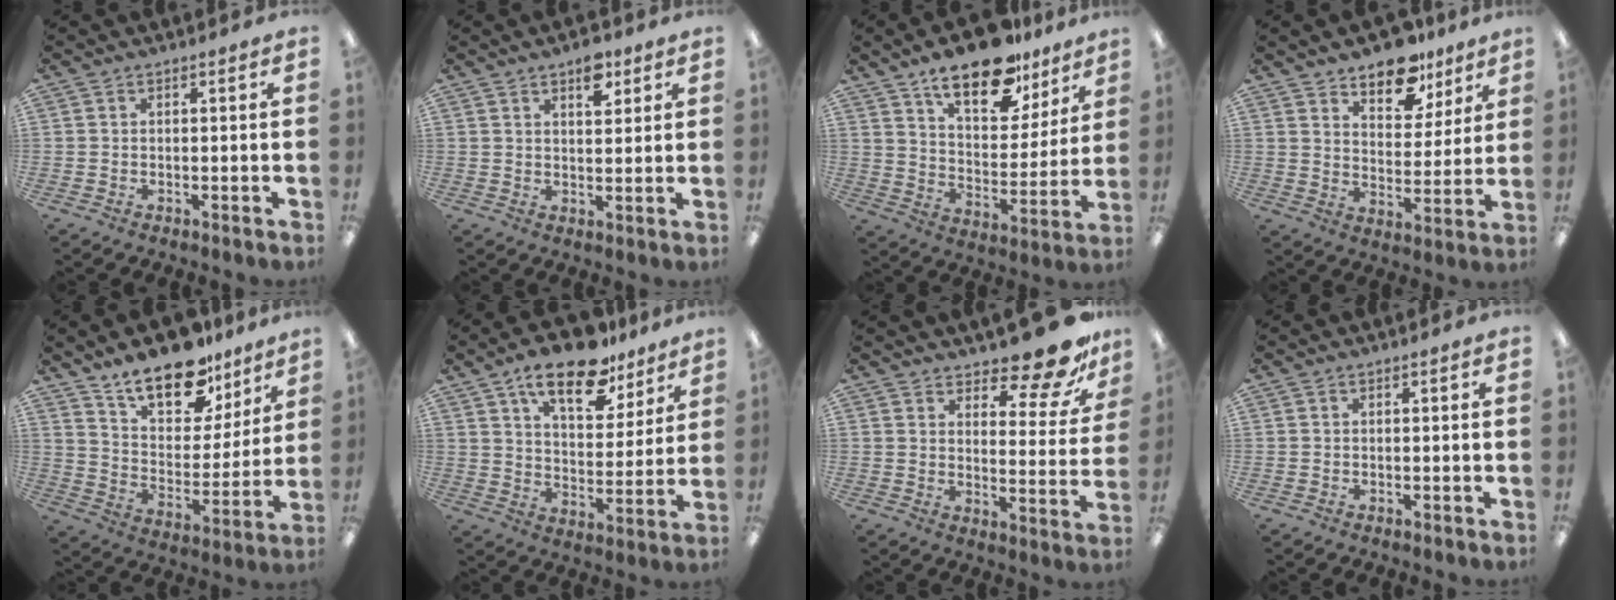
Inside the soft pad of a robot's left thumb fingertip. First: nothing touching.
{"total": 6.0, "force": [4.1, 2.8, 3.5], "torque": [-0.029, -0.024, 0.065]}
{"total": 18.1, "force": [13.2, 7.9, 9.5], "torque": [-0.143, -0.076, 0.226]}
{"total": 11.5, "force": [9.5, 5.5, 3.3], "torque": [-0.047, -0.062, 0.176]}
{"total": 17.9, "force": [13.6, 8.3, 8.2], "torque": [-0.134, -0.090, 0.241]}
{"total": 16.1, "force": [11.5, 6.7, 9.1], "torque": [-0.137, -0.062, 0.196]}
{"total": 13.3, "force": [11.1, 3.8, 6.4], "torque": [-0.074, -0.094, 0.186]}
{"total": 0.0}